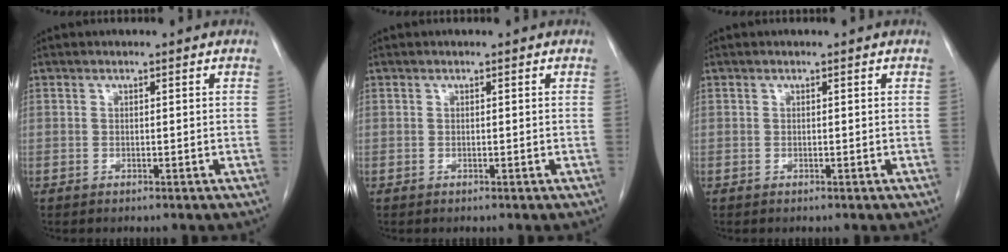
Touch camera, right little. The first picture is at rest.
{"total": 0.0}
{"total": 0.0}